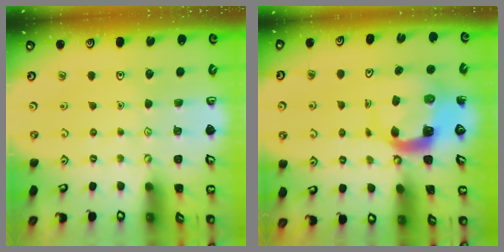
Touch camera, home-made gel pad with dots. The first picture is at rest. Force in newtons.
{"total": 5.3, "press": 5.3, "slide": 0.8}